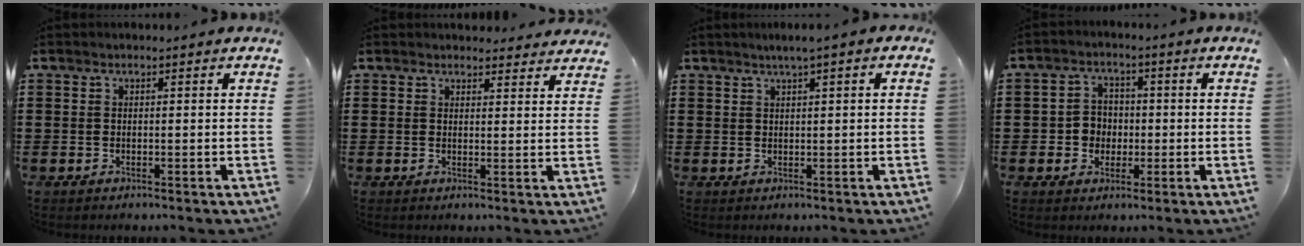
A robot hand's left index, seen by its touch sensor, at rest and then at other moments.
{"total": 2.5, "force": [2.5, 0.5, 0.1], "torque": [-0.001, -0.007, 0.046]}
{"total": 1.5, "force": [0.7, -0.1, 1.3], "torque": [-0.025, -0.002, 0.013]}
{"total": 4.1, "force": [-0.6, 3.8, 1.5], "torque": [-0.042, 0.009, -0.015]}